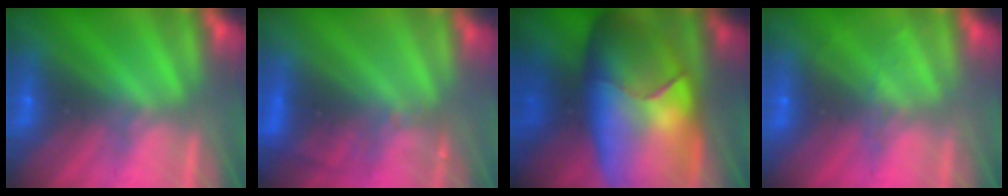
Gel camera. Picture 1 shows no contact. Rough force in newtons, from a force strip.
{"total": 2.9}
{"total": 7.8}
{"total": 1.9}